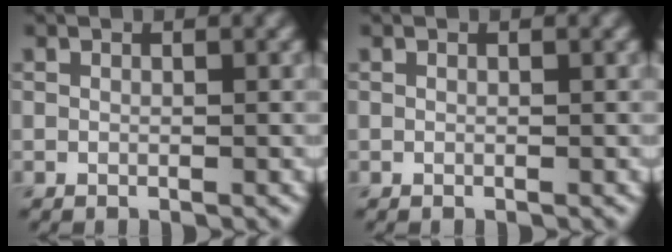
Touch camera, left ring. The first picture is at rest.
{"total": 0.0}